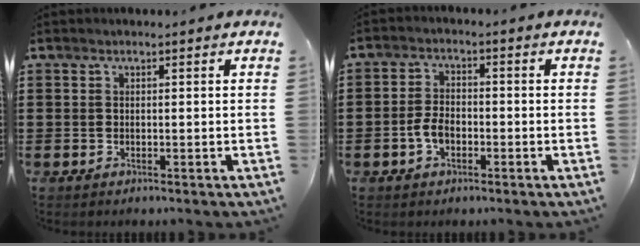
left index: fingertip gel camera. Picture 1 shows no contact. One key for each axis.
{"total": 3.8, "fx": -1.2, "fy": 2.2, "fz": 2.8, "tx": -0.073, "ty": -0.001, "tz": -0.029}